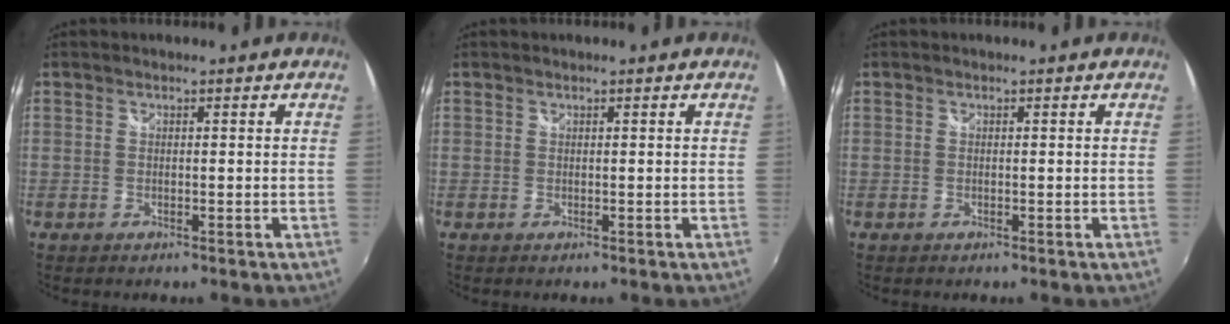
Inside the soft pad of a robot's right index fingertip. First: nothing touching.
{"total": 0.0}
{"total": 0.0}